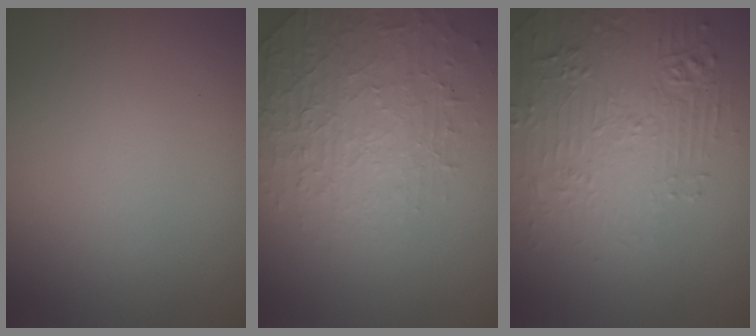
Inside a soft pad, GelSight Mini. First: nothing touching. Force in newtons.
{"total": 4.0, "press": 3.5, "slide": 2.0}
{"total": 4.4, "press": 4.1, "slide": 1.5}